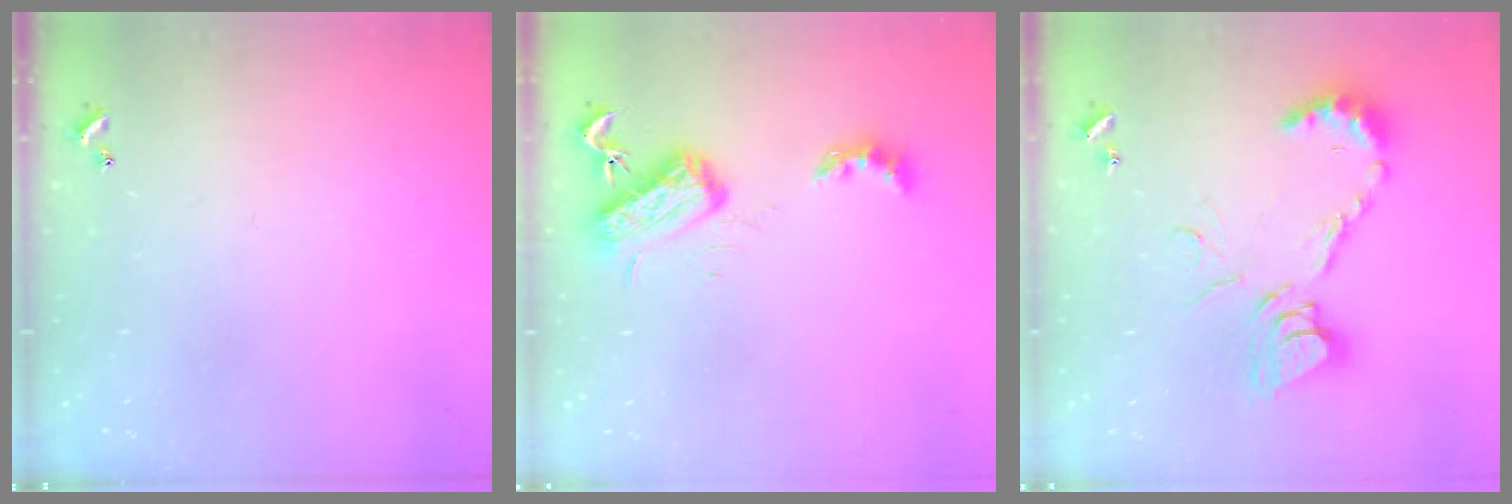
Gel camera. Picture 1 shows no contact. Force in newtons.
{"total": 5.4, "press": 5.4, "slide": 0.5}
{"total": 14.1, "press": 14.1, "slide": 0.7}